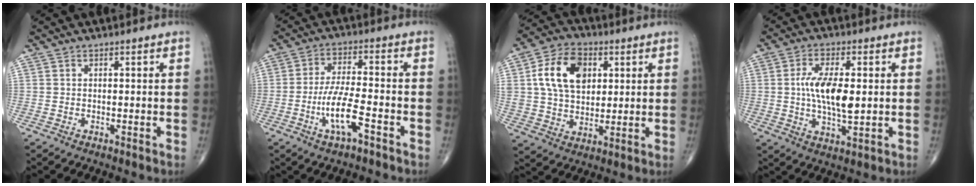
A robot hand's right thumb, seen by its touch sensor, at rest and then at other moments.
{"total": 8.7, "force": [-3.8, 2.3, 7.5], "torque": [-0.153, 0.022, -0.069]}
{"total": 14.0, "force": [3.7, 9.6, 9.4], "torque": [-0.146, 0.000, 0.065]}
{"total": 10.0, "force": [0.5, 3.9, 9.2], "torque": [-0.172, -0.010, 0.009]}